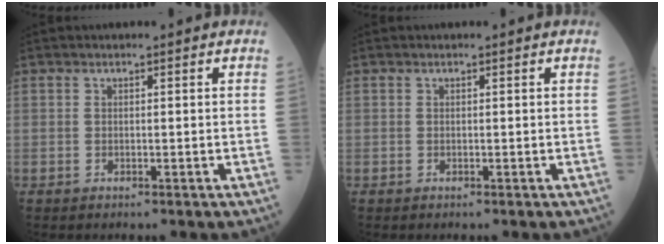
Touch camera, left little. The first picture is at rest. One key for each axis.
{"total": 0.0}